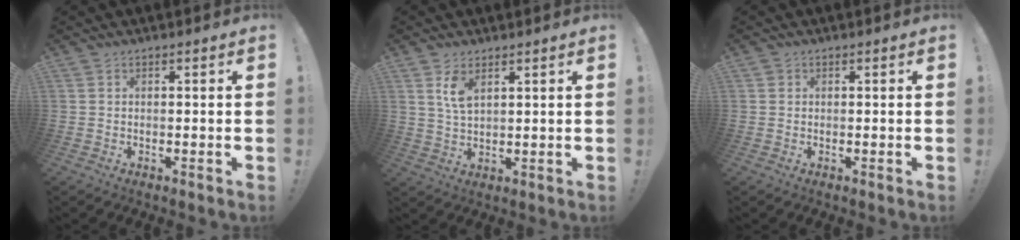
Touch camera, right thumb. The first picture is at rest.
{"total": 5.7, "force": [3.3, 2.6, 3.9], "torque": [-0.064, -0.016, 0.056]}
{"total": 0.8, "force": [0.3, 0.7, -0.1], "torque": [0.005, -0.001, 0.006]}